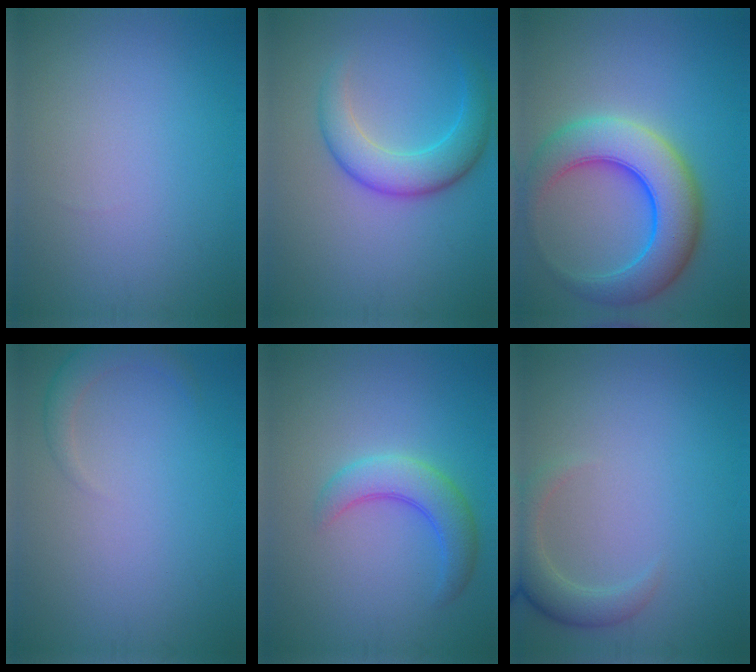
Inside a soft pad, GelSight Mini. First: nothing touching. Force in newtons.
{"total": 4.8, "press": 4.8, "slide": 0.3}
{"total": 8.4, "press": 8.4, "slide": 0.4}
{"total": 1.8, "press": 1.8, "slide": 0.1}
{"total": 4.0, "press": 4.0, "slide": 0.2}
{"total": 2.9, "press": 2.8, "slide": 0.3}